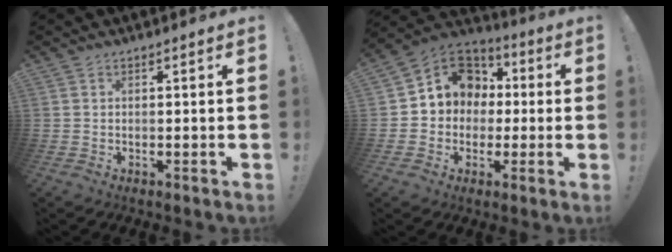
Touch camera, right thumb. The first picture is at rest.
{"total": 11.6, "force": [1.8, 10.6, 4.4], "torque": [-0.050, -0.004, 0.044]}